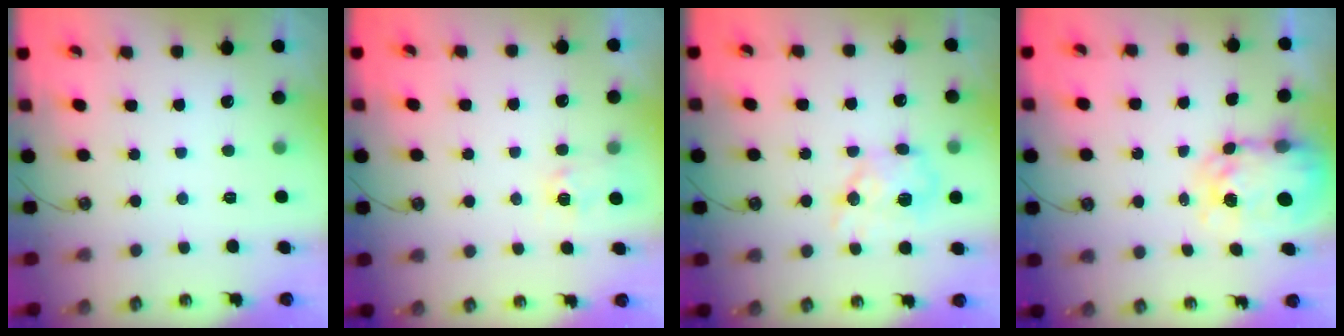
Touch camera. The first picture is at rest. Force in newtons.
{"total": 3.9, "press": 3.9, "slide": 0.5}
{"total": 10.9, "press": 10.9, "slide": 0.3}
{"total": 8.1, "press": 8.0, "slide": 0.8}